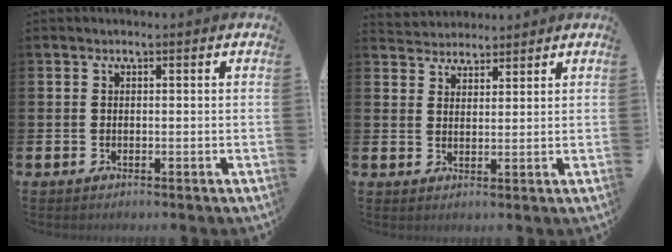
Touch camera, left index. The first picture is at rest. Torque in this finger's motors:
{"motor_torque": [-0.50, -1.10, 0.05, 0.00]}